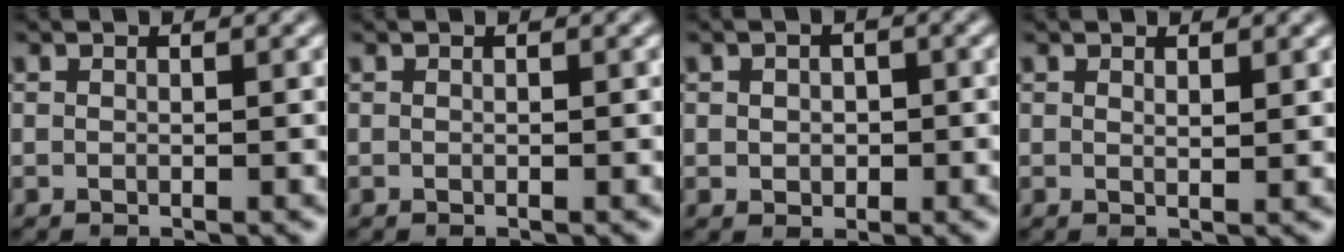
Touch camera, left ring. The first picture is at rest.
{"total": 0.0}
{"total": 1.6, "force": [0.0, 1.4, 0.9], "torque": [-0.012, 0.001, -0.001]}
{"total": 0.8, "force": [0.7, 0.1, 0.5], "torque": [-0.006, -0.002, 0.012]}